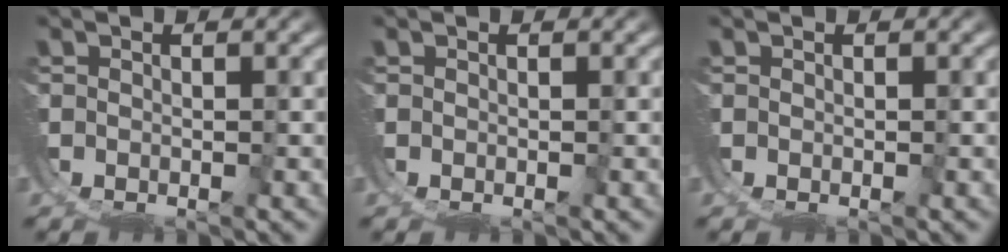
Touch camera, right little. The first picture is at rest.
{"total": 0.0}
{"total": 0.0}